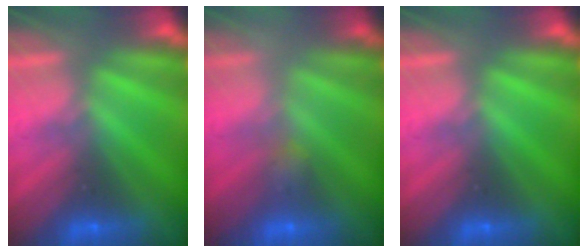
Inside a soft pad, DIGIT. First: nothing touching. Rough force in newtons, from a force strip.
{"total": 2.2}
{"total": 0.0}